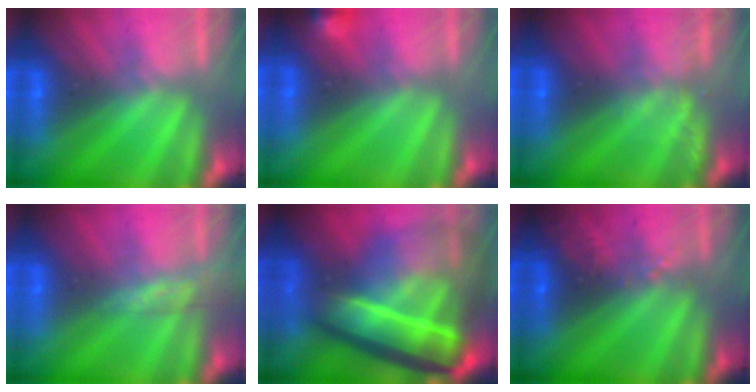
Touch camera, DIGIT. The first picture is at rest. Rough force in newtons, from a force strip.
{"total": 2.9}
{"total": 2.2}
{"total": 2.9}
{"total": 9.0}
{"total": 2.9}